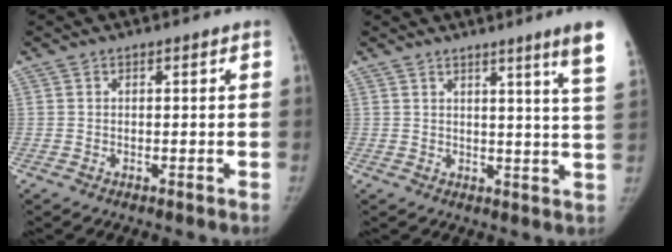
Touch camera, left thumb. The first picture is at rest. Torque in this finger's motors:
{"motor_torque": [1.14, 0.55, 0.96, -0.75, 0.03]}